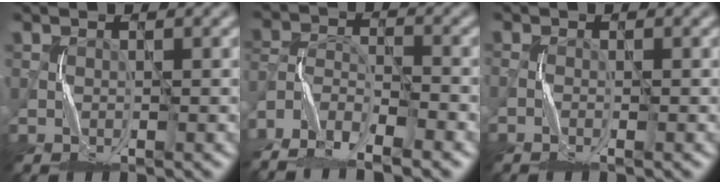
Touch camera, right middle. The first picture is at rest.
{"total": 8.6, "force": [-7.4, 2.4, 3.8], "torque": [-0.064, -0.012, -0.139]}
{"total": 1.2, "force": [-1.1, 0.0, 0.3], "torque": [-0.002, 0.000, -0.026]}